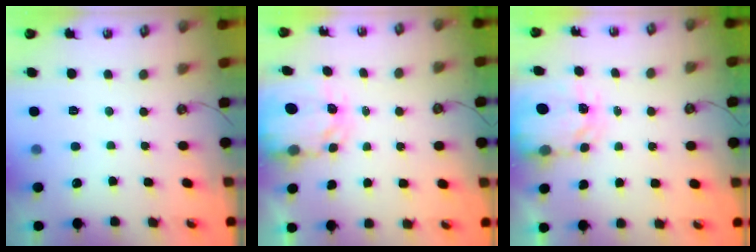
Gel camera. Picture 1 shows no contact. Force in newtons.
{"total": 3.9, "press": 3.9, "slide": 0.1}
{"total": 3.9, "press": 3.9, "slide": 0.3}